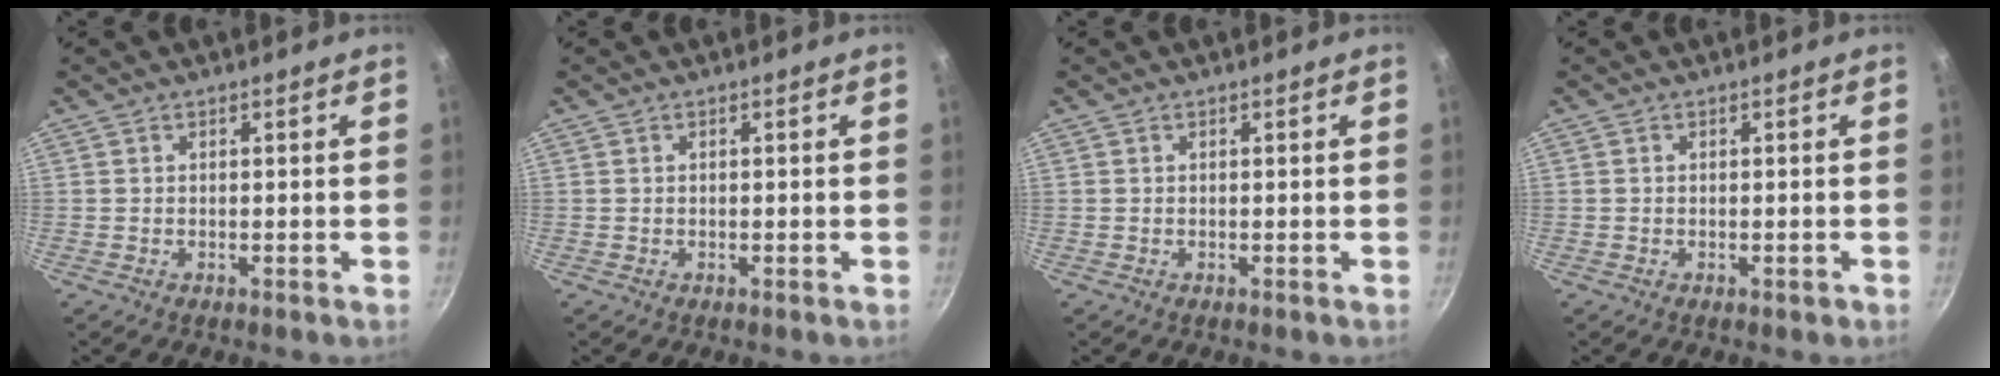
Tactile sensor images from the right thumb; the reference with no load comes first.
{"total": 0.0}
{"total": 0.0}
{"total": 0.8, "force": [-0.3, 0.6, 0.5], "torque": [-0.004, 0.003, -0.005]}